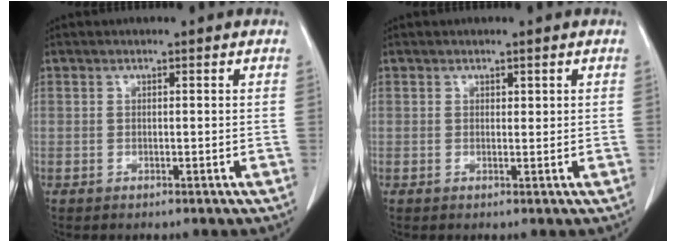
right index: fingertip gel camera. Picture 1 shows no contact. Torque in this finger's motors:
{"motor_torque": [-0.28, 0.15, -0.01, -0.01]}